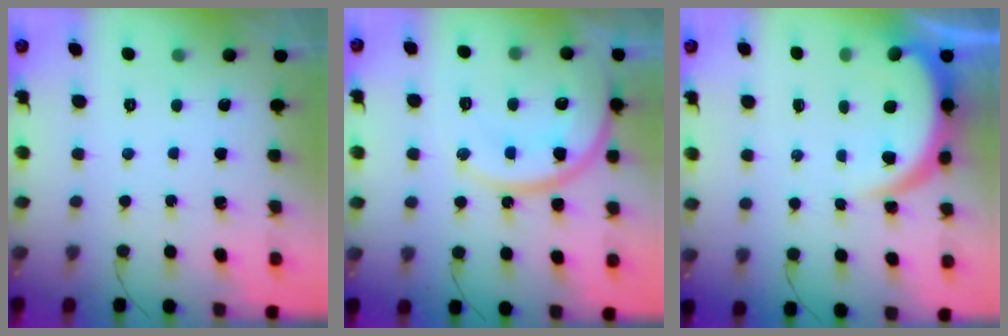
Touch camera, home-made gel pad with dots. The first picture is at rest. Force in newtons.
{"total": 15.9, "press": 15.9, "slide": 1.2}
{"total": 7.7, "press": 7.7, "slide": 0.6}